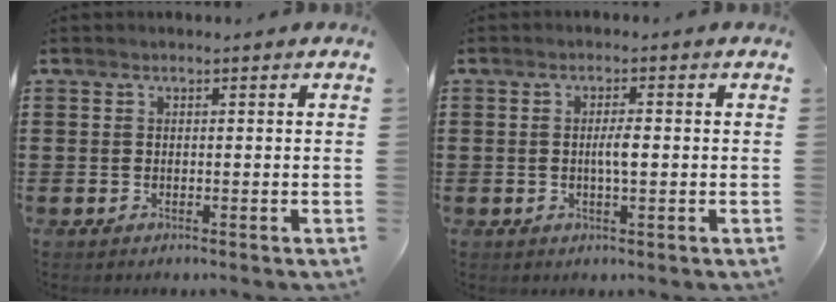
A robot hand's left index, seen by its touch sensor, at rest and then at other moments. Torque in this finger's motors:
{"motor_torque": [1.09, 0.16, 0.13, 0.06]}